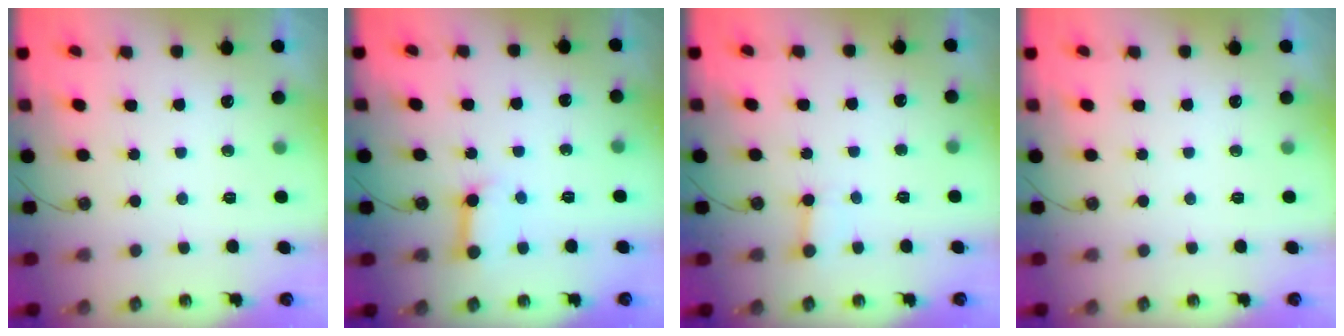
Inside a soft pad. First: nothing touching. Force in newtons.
{"total": 7.0, "press": 7.0, "slide": 0.8}
{"total": 2.9, "press": 2.9, "slide": 0.3}
{"total": 0.0}